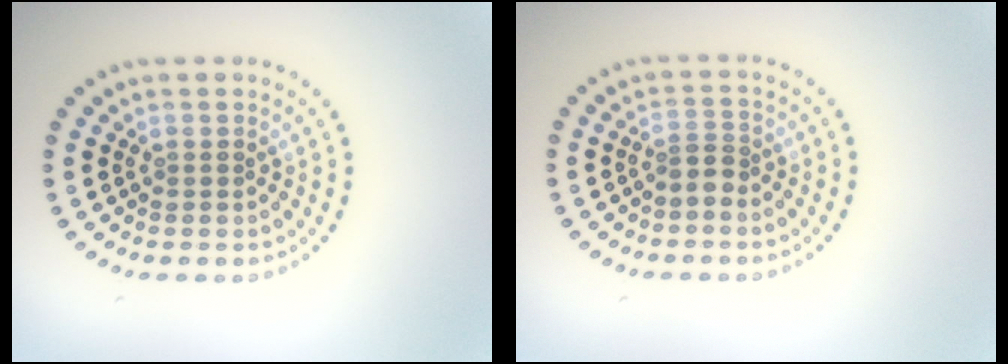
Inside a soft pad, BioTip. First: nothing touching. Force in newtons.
{"total": 1.5, "press": 1.0, "slide": 1.1}